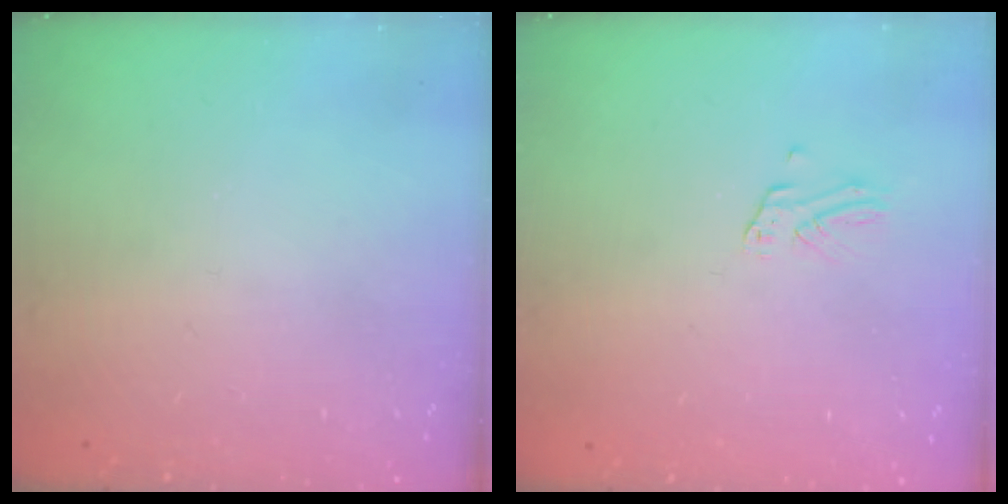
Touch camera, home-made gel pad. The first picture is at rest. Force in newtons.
{"total": 2.0, "press": 2.0, "slide": 0.1}